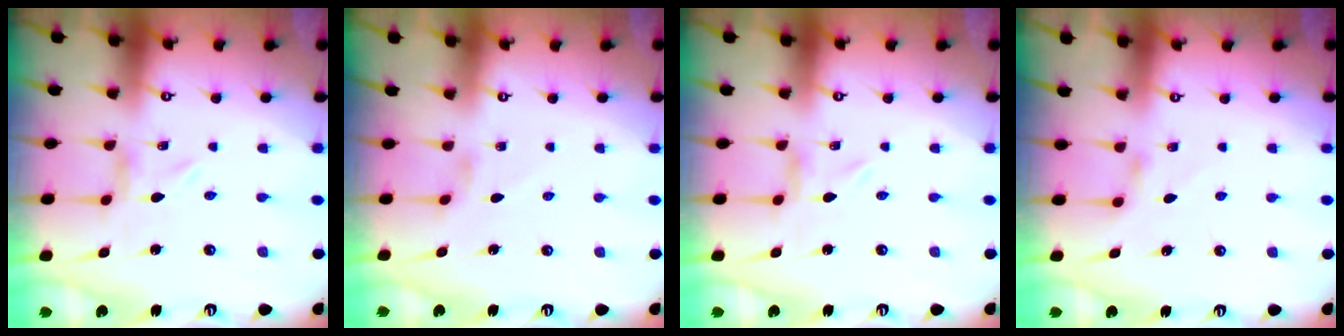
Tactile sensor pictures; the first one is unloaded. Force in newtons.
{"total": 1.1, "press": 1.0, "slide": 0.4}
{"total": 0.0}
{"total": 2.8, "press": 2.7, "slide": 0.6}